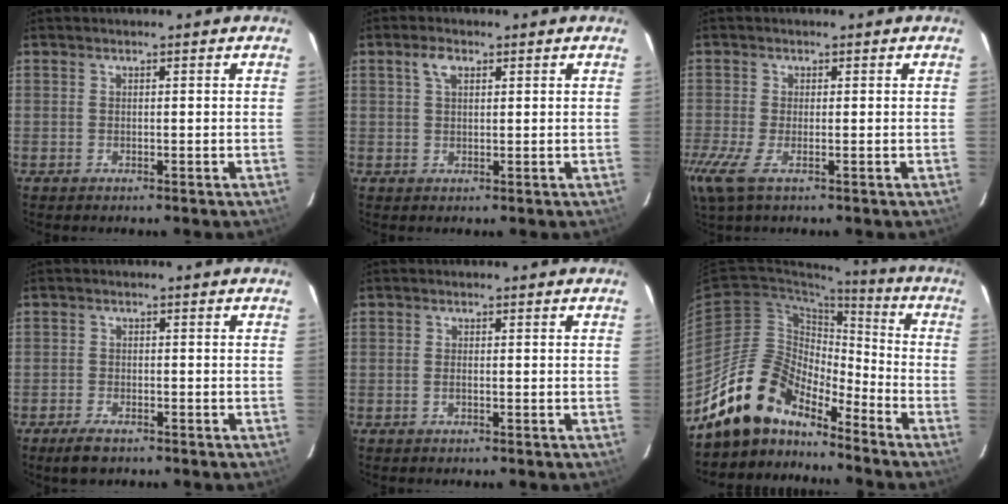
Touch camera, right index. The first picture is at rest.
{"total": 2.8, "force": [1.3, 1.4, 2.0], "torque": [-0.038, 0.008, 0.024]}
{"total": 5.6, "force": [-2.6, 1.3, 4.9], "torque": [-0.109, -0.020, -0.050]}
{"total": 3.9, "force": [-2.9, 1.5, 2.1], "torque": [-0.054, -0.008, -0.053]}
{"total": 1.0, "force": [-0.3, 0.3, 0.9], "torque": [-0.019, 0.001, -0.007]}
{"total": 15.0, "force": [-12.9, 5.7, 5.0], "torque": [-0.101, 0.022, -0.238]}